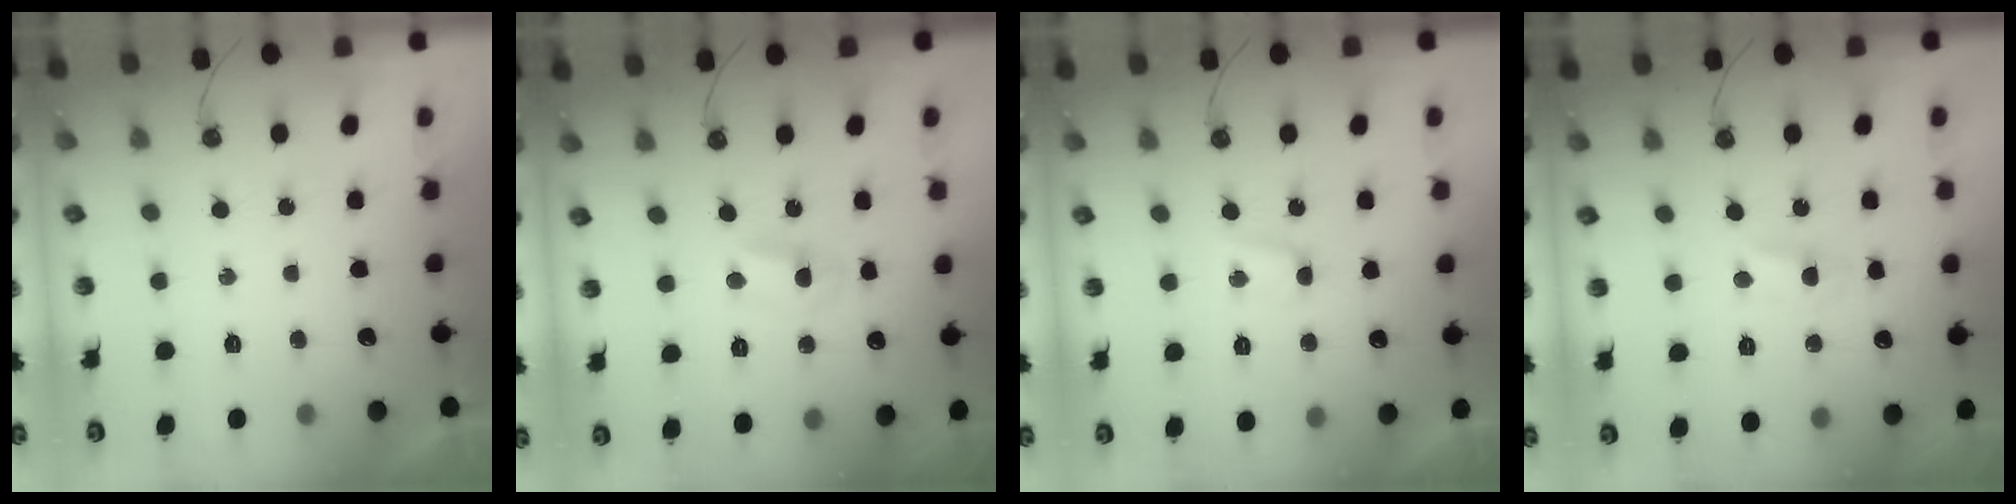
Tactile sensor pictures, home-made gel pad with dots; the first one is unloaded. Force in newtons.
{"total": 1.3, "press": 1.3, "slide": 0.2}
{"total": 2.4, "press": 2.3, "slide": 0.4}
{"total": 1.5, "press": 1.3, "slide": 0.6}